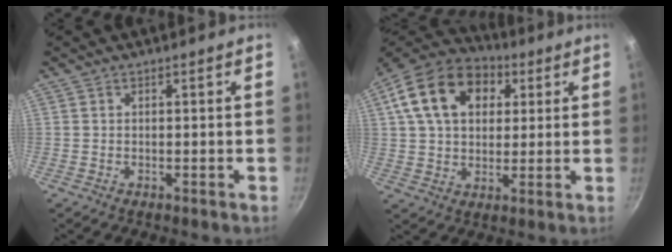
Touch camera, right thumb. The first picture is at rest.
{"total": 19.0, "force": [6.0, 13.2, 12.2], "torque": [-0.201, 0.016, 0.091]}